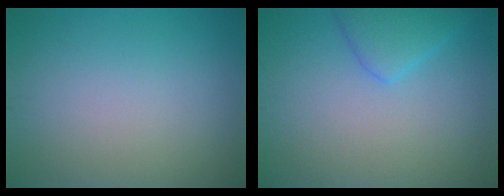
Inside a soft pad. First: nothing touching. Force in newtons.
{"total": 2.8, "press": 2.8, "slide": 0.2}